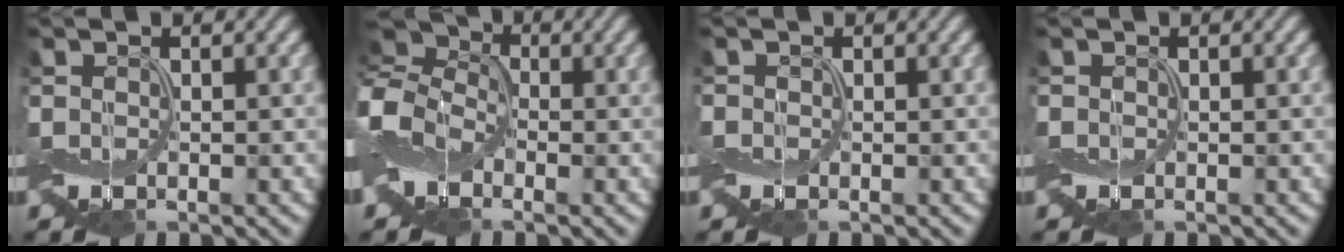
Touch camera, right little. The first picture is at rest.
{"total": 6.6, "force": [-1.8, 5.0, 4.0], "torque": [-0.095, 0.013, -0.047]}
{"total": 0.0}
{"total": 0.0}